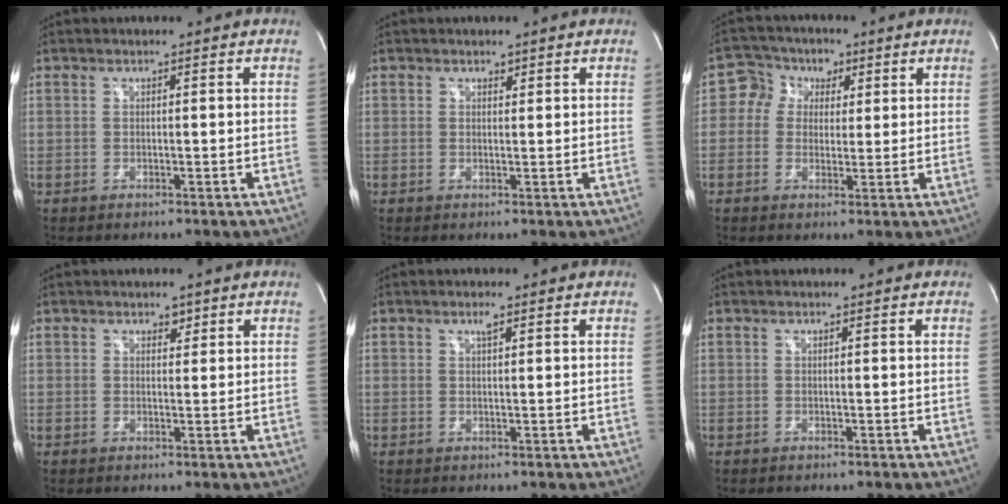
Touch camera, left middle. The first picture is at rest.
{"total": 0.8, "force": [0.6, 0.5, 0.2], "torque": [-0.004, 0.001, 0.008]}
{"total": 5.6, "force": [1.5, 5.1, 1.9], "torque": [-0.032, 0.030, 0.025]}
{"total": 1.3, "force": [0.9, 0.9, 0.4], "torque": [-0.004, 0.001, 0.013]}
{"total": 1.1, "force": [0.7, 0.3, 0.8], "torque": [-0.017, 0.001, 0.013]}
{"total": 0.0}